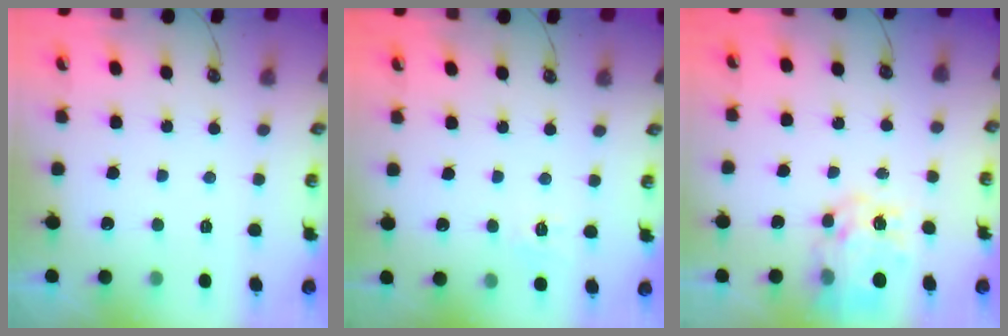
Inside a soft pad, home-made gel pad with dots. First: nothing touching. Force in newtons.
{"total": 6.6, "press": 6.6, "slide": 0.6}
{"total": 11.5, "press": 11.5, "slide": 1.1}